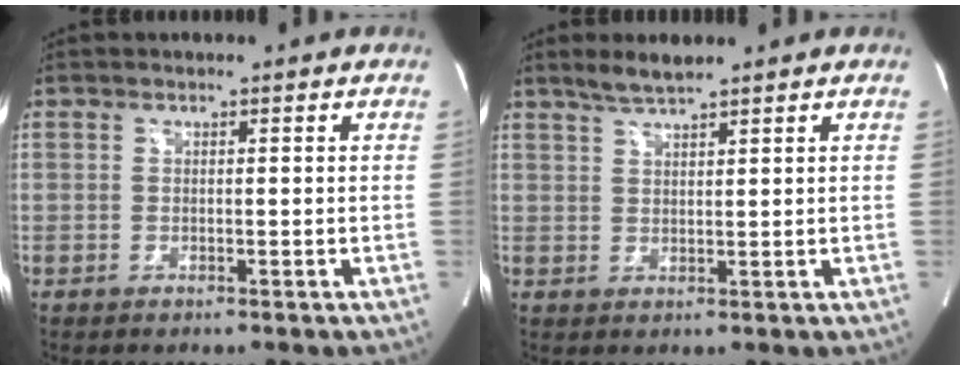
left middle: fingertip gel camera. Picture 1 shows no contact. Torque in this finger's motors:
{"motor_torque": [0.15, -0.04, -0.03, 0.02]}